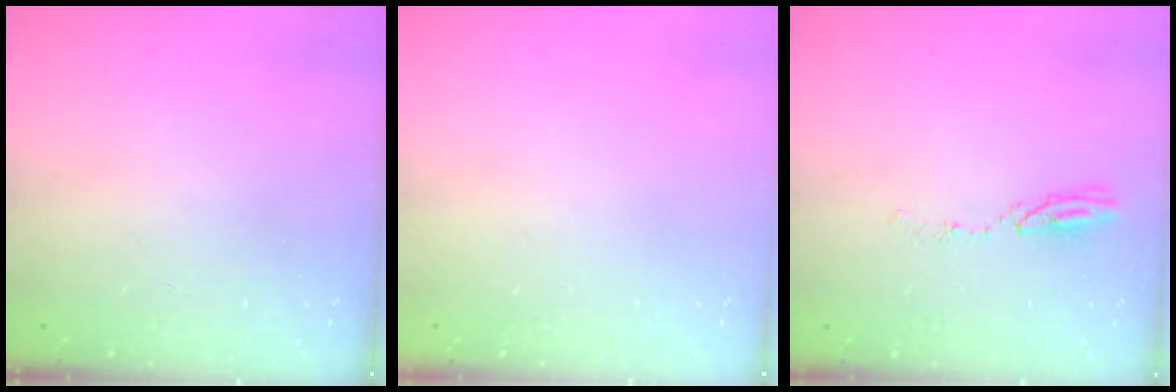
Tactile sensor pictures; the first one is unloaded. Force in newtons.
{"total": 0.0}
{"total": 4.8, "press": 4.8, "slide": 0.4}